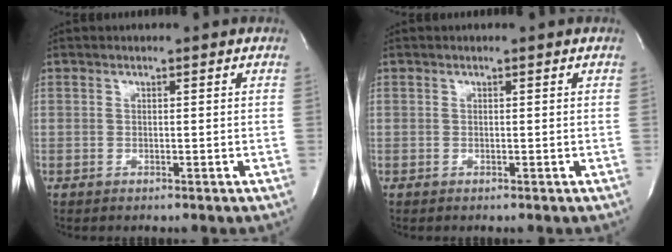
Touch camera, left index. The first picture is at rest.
{"total": 0.0}